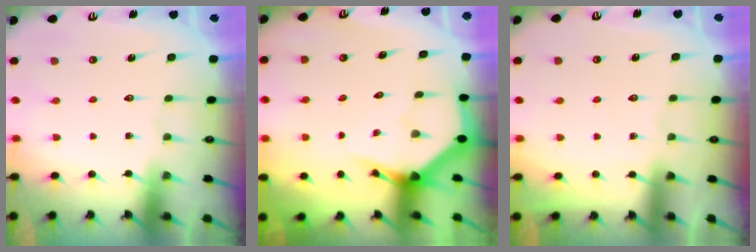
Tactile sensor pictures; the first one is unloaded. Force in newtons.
{"total": 4.0, "press": 4.0, "slide": 0.2}
{"total": 3.4, "press": 3.3, "slide": 0.4}